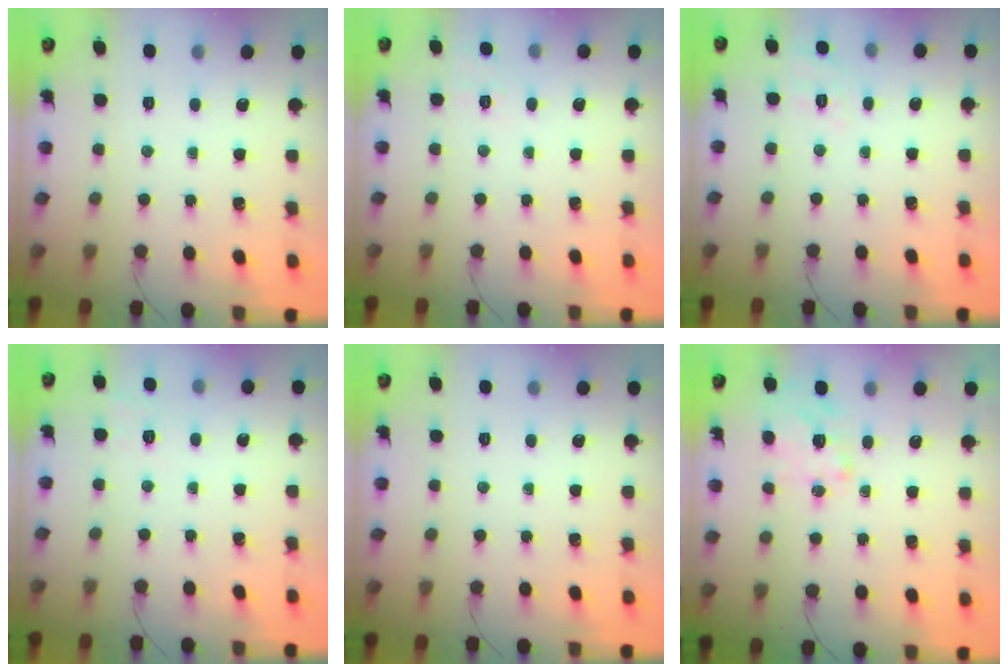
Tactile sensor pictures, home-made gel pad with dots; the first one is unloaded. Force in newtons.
{"total": 7.7, "press": 7.5, "slide": 2.0}
{"total": 6.2, "press": 5.8, "slide": 2.3}
{"total": 1.8, "press": 0.5, "slide": 1.7}
{"total": 0.0}
{"total": 2.3, "press": 2.3, "slide": 0.4}